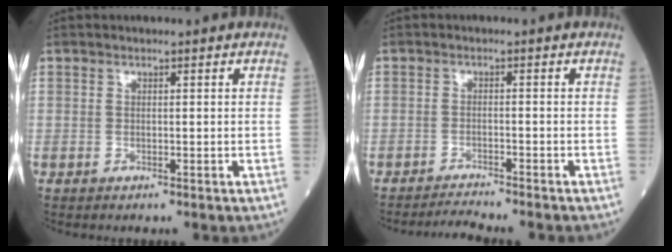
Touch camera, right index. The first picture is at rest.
{"total": 3.6, "force": [-3.4, -0.9, 0.6], "torque": [-0.013, -0.015, -0.055]}